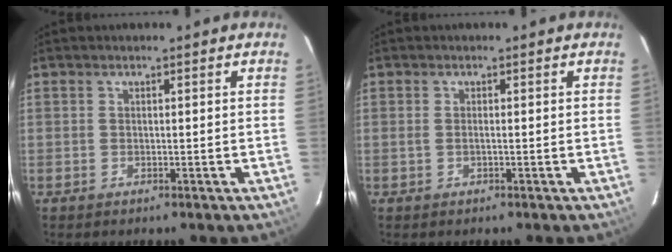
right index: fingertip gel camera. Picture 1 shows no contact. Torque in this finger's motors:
{"motor_torque": [0.17, 0.31, -0.02, 0.00]}